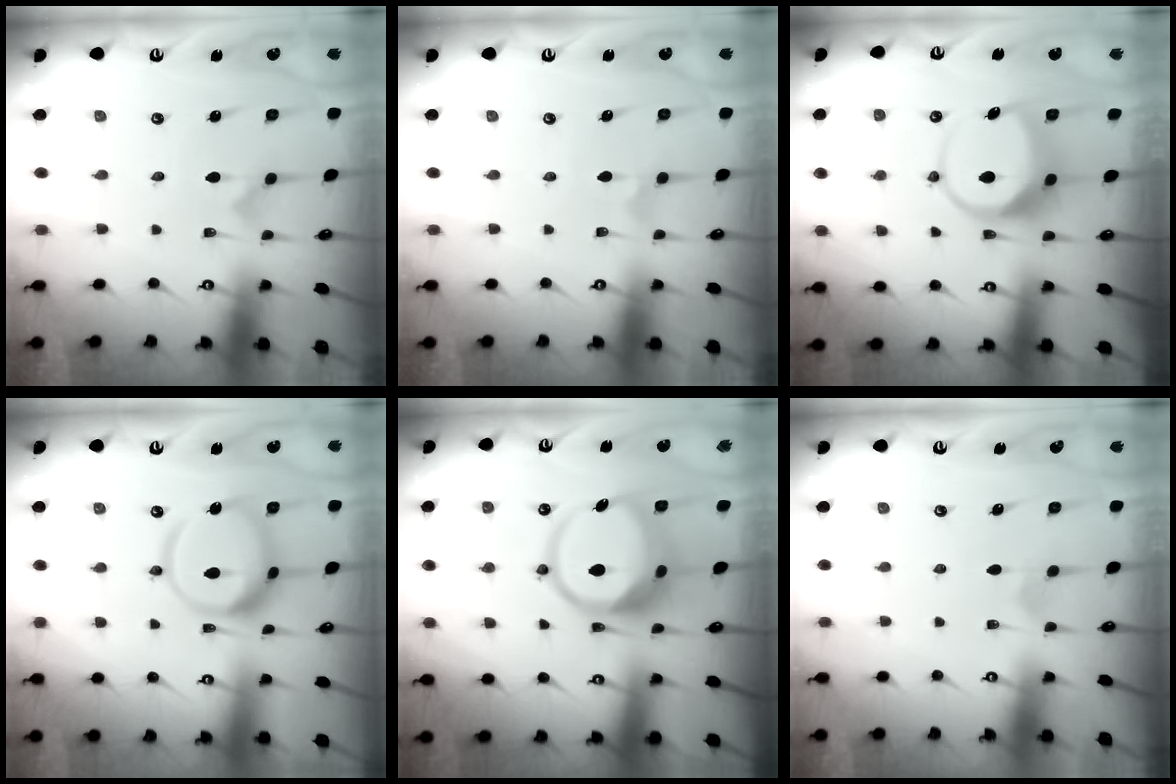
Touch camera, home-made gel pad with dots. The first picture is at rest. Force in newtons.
{"total": 0.8, "press": 0.8, "slide": 0.2}
{"total": 9.6, "press": 9.6, "slide": 0.9}
{"total": 14.4, "press": 14.3, "slide": 1.5}
{"total": 14.6, "press": 14.4, "slide": 1.9}
{"total": 2.7, "press": 2.7, "slide": 0.1}